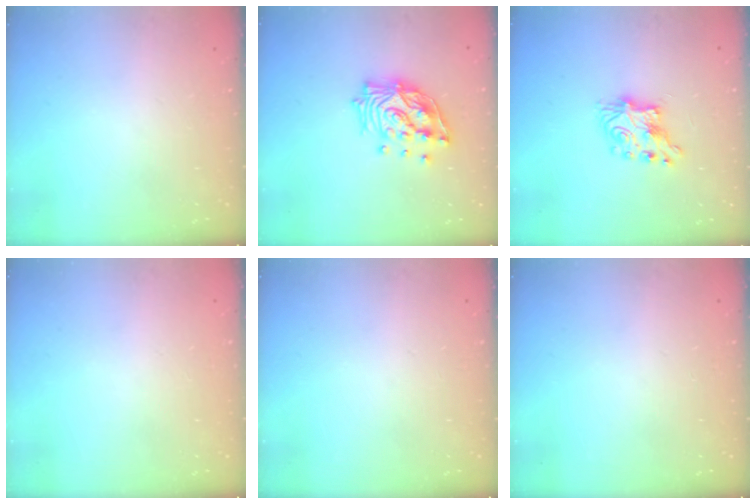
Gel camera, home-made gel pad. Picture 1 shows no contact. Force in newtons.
{"total": 14.1, "press": 14.0, "slide": 1.4}
{"total": 7.5, "press": 7.5, "slide": 0.4}
{"total": 0.0}
{"total": 0.0}
{"total": 0.0}